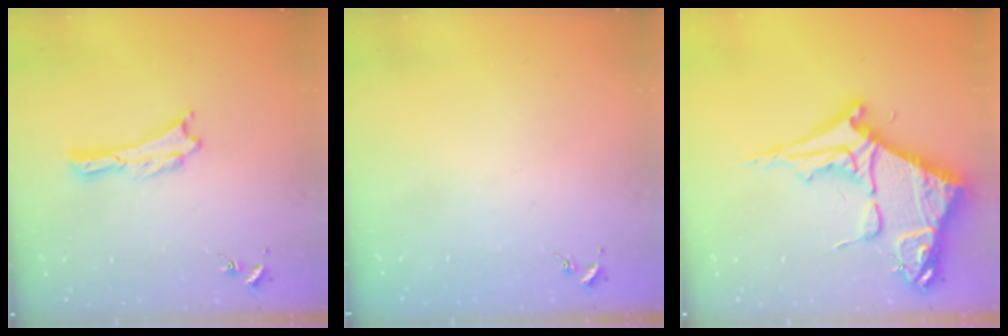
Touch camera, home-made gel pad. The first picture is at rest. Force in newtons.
{"total": 0.0}
{"total": 11.3, "press": 11.2, "slide": 1.2}